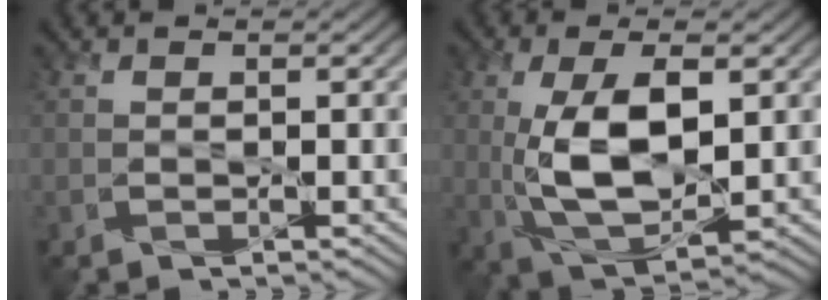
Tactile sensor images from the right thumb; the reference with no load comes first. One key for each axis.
{"total": 9.9, "fx": 0.7, "fy": 4.6, "fz": 8.8, "tx": -0.182, "ty": -0.001, "tz": 0.019}